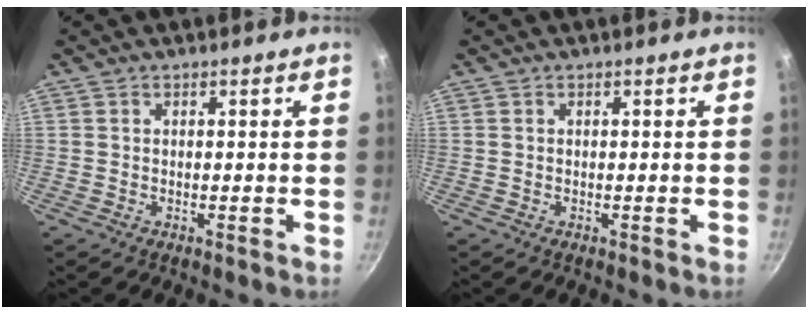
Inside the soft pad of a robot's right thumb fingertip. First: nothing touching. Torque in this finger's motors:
{"motor_torque": [-0.09, 0.00, -0.05, -0.05, 0.00]}